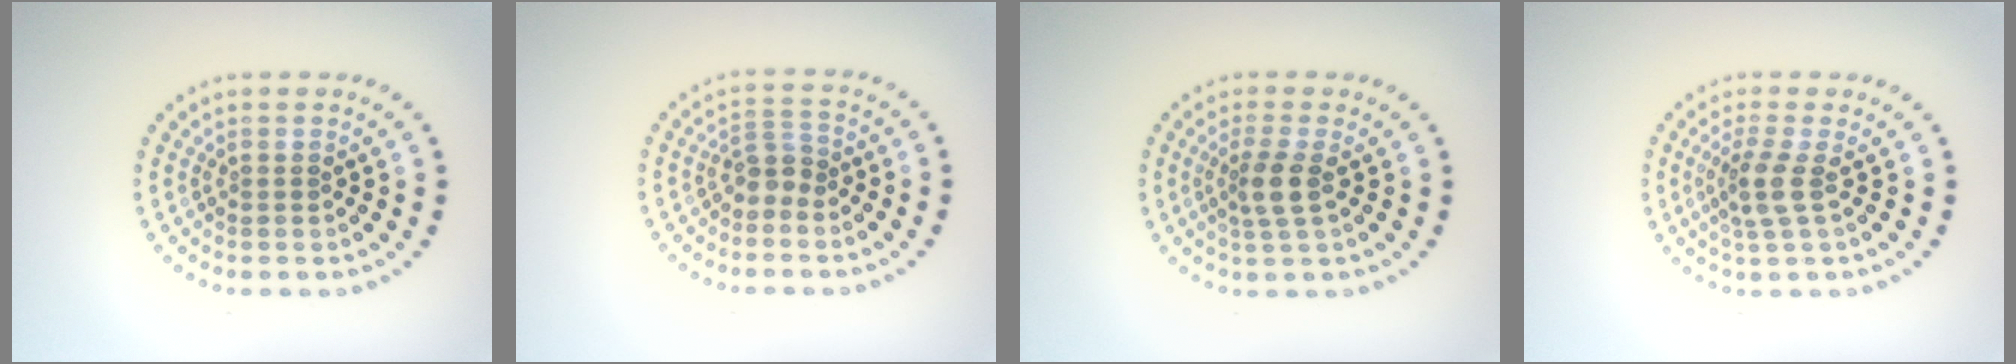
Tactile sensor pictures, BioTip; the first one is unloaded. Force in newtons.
{"total": 2.0, "press": 1.6, "slide": 1.2}
{"total": 2.3, "press": 2.0, "slide": 1.2}
{"total": 2.6, "press": 2.0, "slide": 1.7}